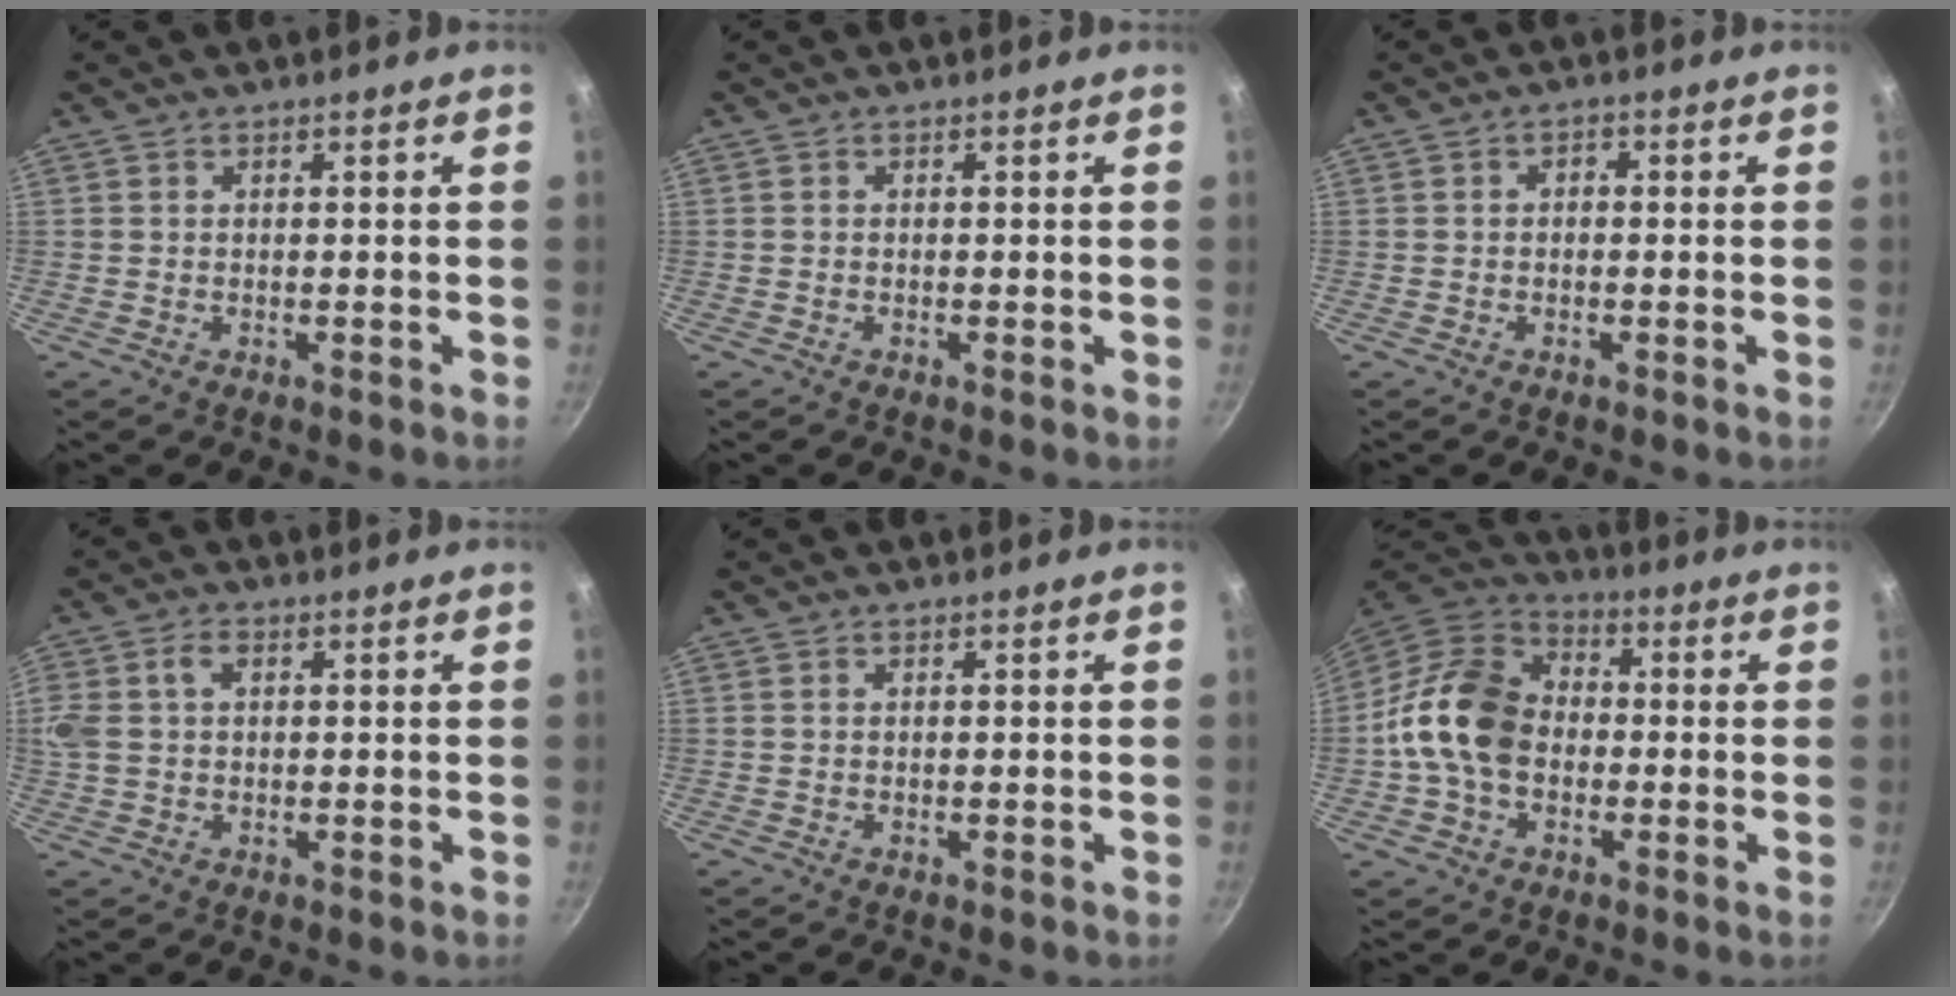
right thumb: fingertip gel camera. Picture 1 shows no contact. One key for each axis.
{"total": 0.0}
{"total": 1.4, "fx": -0.2, "fy": 1.1, "fz": 0.8, "tx": -0.013, "ty": 0.008, "tz": -0.006}
{"total": 7.1, "fx": 1.6, "fy": 5.0, "fz": 4.7, "tx": -0.095, "ty": 0.015, "tz": 0.026}
{"total": 0.0}
{"total": 15.1, "fx": -1.4, "fy": 11.3, "fz": 10.0, "tx": -0.152, "ty": 0.033, "tz": -0.043}